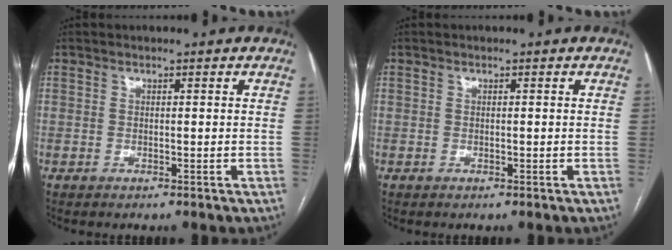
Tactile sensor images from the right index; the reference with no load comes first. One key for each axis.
{"total": 0.0}